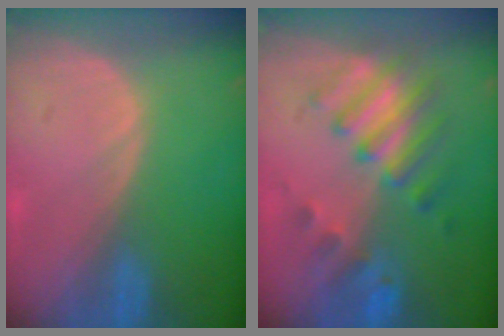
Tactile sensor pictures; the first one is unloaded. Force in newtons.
{"total": 7.4, "press": 7.3, "slide": 1.3}